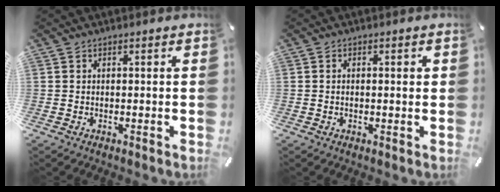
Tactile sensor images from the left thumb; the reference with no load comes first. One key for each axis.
{"total": 1.5, "fx": 0.0, "fy": 0.7, "fz": 1.3, "tx": -0.026, "ty": 0.002, "tz": -0.001}